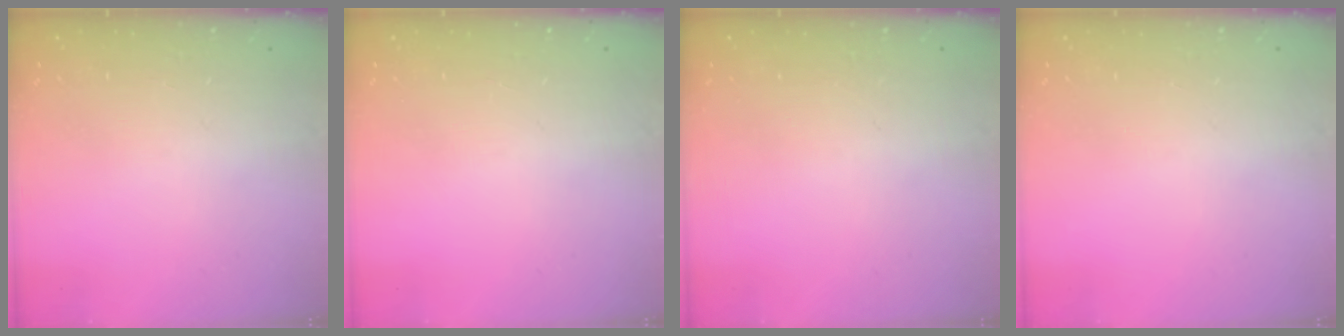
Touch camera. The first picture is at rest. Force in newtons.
{"total": 0.0}
{"total": 0.0}
{"total": 0.0}